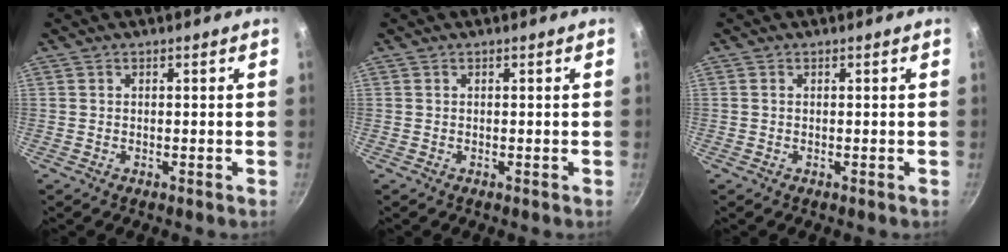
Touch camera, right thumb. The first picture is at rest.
{"total": 0.0}
{"total": 0.0}